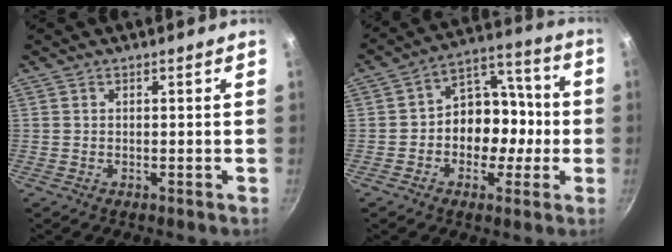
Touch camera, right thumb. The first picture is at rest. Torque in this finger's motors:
{"motor_torque": [-0.25, 0.74, 0.36, 0.40, 0.05]}